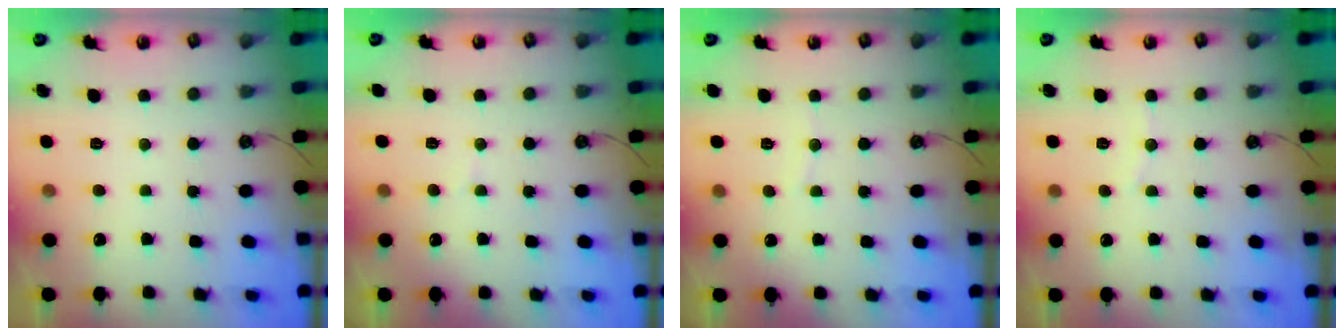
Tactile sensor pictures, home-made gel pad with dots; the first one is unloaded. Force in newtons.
{"total": 4.7, "press": 4.7, "slide": 0.3}
{"total": 2.4, "press": 2.4, "slide": 0.3}
{"total": 3.7, "press": 3.6, "slide": 0.6}